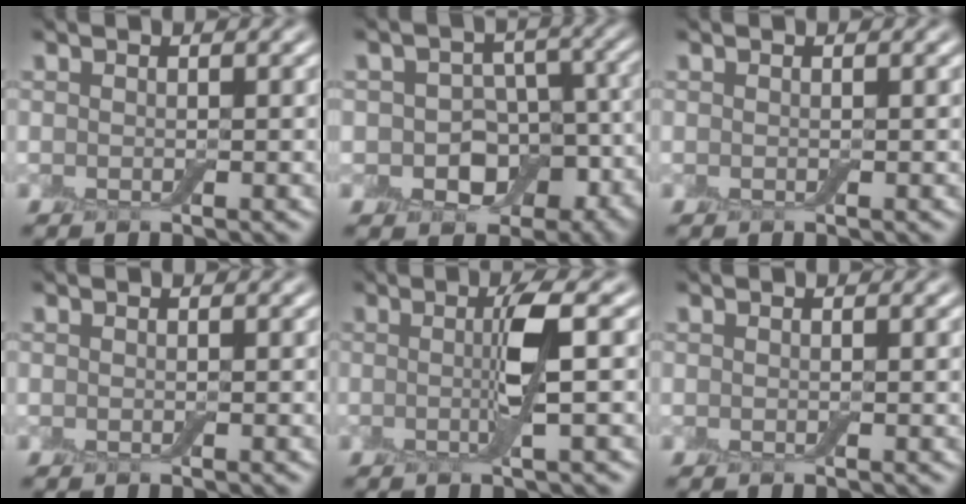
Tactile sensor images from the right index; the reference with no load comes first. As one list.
[{"total": 9.1, "force": [-2.2, 6.7, 5.7], "torque": [-0.076, -0.015, -0.029]}, {"total": 0.0}, {"total": 0.0}, {"total": 3.1, "force": [-0.2, -0.2, 3.1], "torque": [-0.060, 0.001, -0.008]}, {"total": 0.0}]